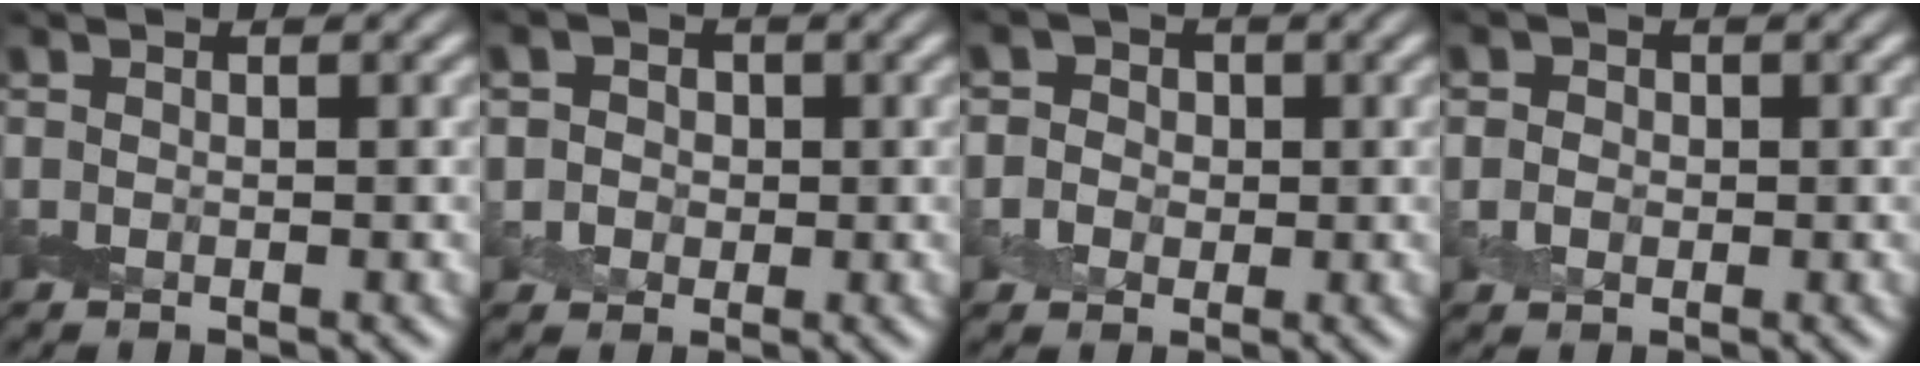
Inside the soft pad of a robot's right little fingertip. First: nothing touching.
{"total": 3.5, "force": [0.6, 3.2, 1.3], "torque": [-0.004, 0.010, -0.004]}
{"total": 4.2, "force": [0.6, 3.8, 1.5], "torque": [-0.003, 0.020, -0.010]}
{"total": 2.3, "force": [0.1, 2.1, 1.1], "torque": [-0.008, 0.008, -0.010]}